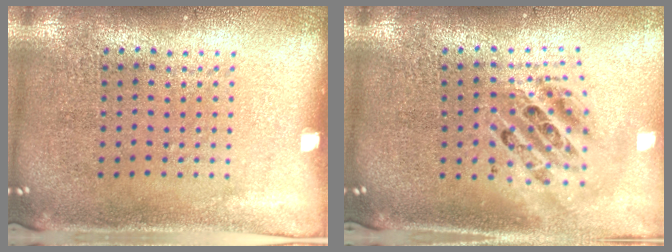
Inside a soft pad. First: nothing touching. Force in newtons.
{"total": 2.1, "press": 1.6, "slide": 1.4}